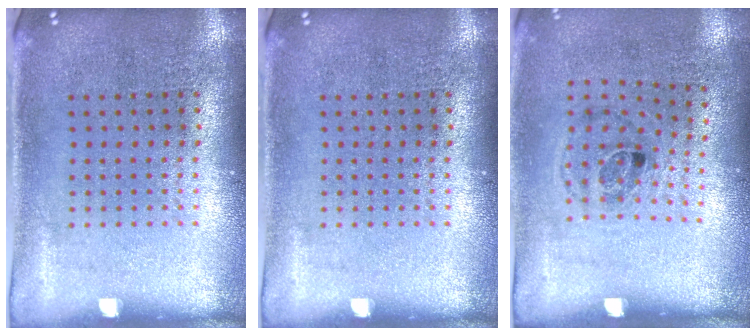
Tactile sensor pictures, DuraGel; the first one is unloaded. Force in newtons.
{"total": 0.0}
{"total": 1.1, "press": 0.7, "slide": 0.9}